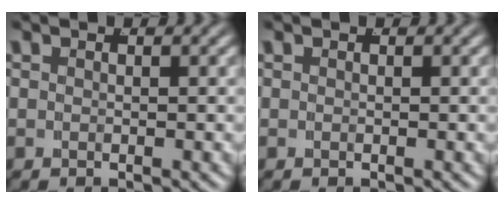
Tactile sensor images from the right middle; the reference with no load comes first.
{"total": 0.0}